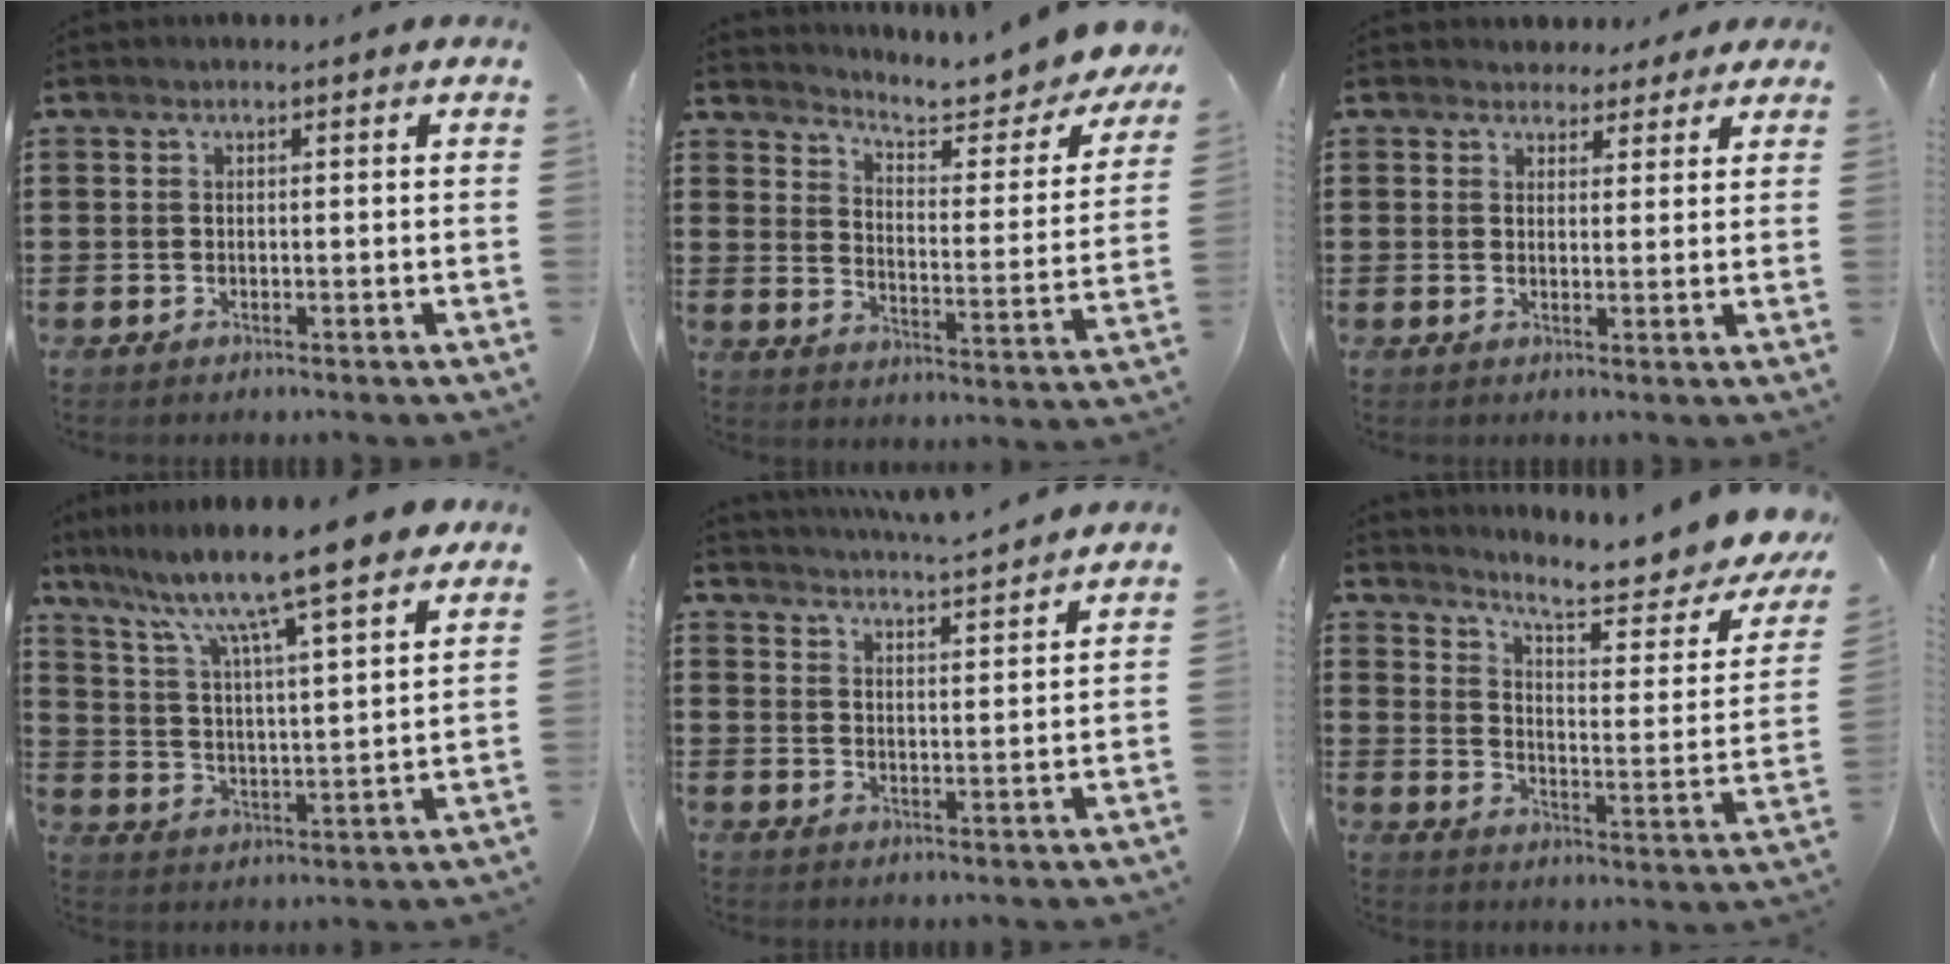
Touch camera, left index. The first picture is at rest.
{"total": 6.3, "force": [5.8, 0.6, 2.5], "torque": [-0.061, -0.047, 0.093]}
{"total": 3.3, "force": [2.7, 1.8, 0.3], "torque": [-0.009, 0.003, 0.049]}
{"total": 10.5, "force": [8.9, -0.2, 5.7], "torque": [-0.136, -0.063, 0.140]}
{"total": 4.2, "force": [4.1, -0.8, 0.5], "torque": [-0.028, -0.028, 0.069]}
{"total": 8.4, "force": [6.8, 0.8, 4.9], "torque": [-0.100, -0.054, 0.106]}